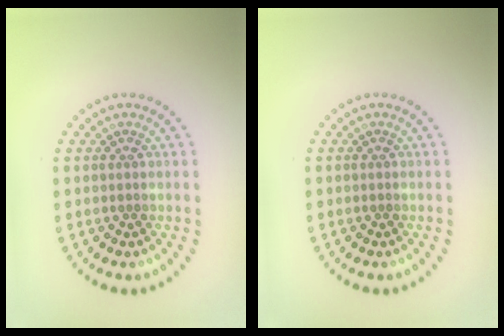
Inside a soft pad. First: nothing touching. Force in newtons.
{"total": 0.0}